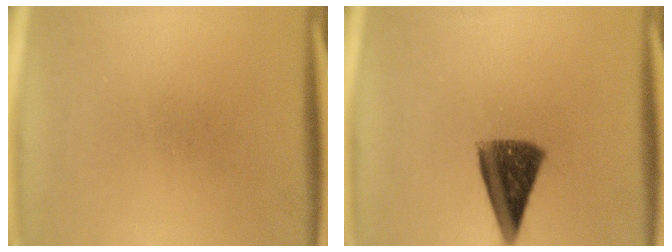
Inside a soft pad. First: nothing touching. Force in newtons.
{"total": 9.2}